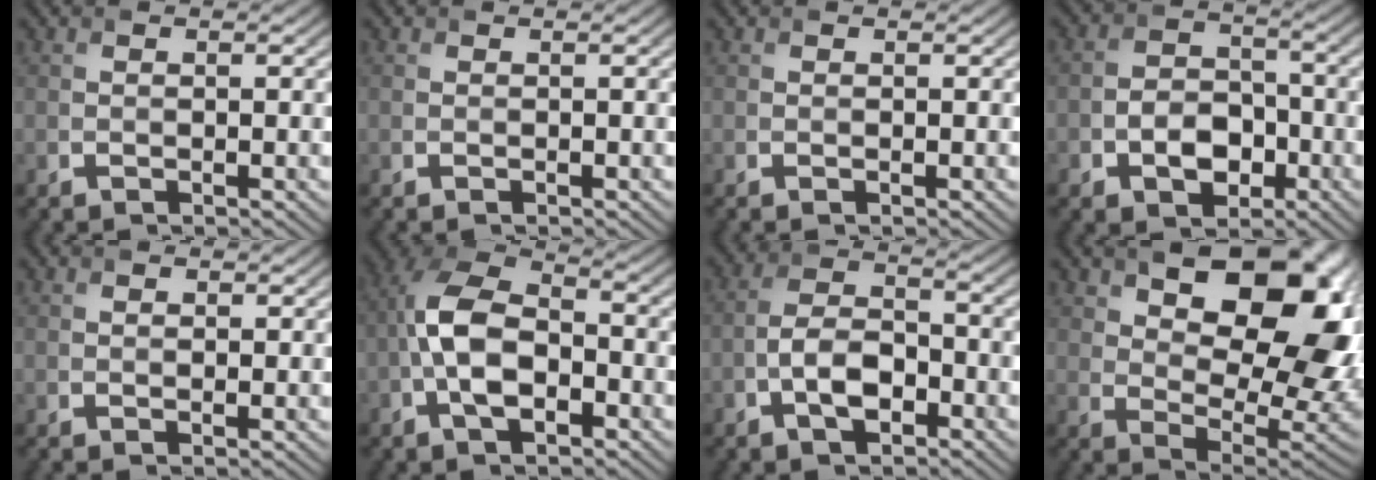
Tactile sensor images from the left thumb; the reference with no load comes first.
{"total": 0.0}
{"total": 0.0}
{"total": 6.0, "force": [-2.4, 4.2, 3.5], "torque": [-0.056, -0.005, -0.053]}
{"total": 1.1, "force": [0.5, 0.6, 0.8], "torque": [-0.015, -0.002, 0.010]}
{"total": 9.7, "force": [-2.4, 5.3, 7.8], "torque": [-0.159, 0.014, -0.058]}
{"total": 5.9, "force": [-2.6, 3.0, 4.4], "torque": [-0.081, 0.009, -0.059]}
{"total": 18.5, "force": [7.1, 10.4, 13.6], "torque": [-0.193, 0.011, 0.114]}